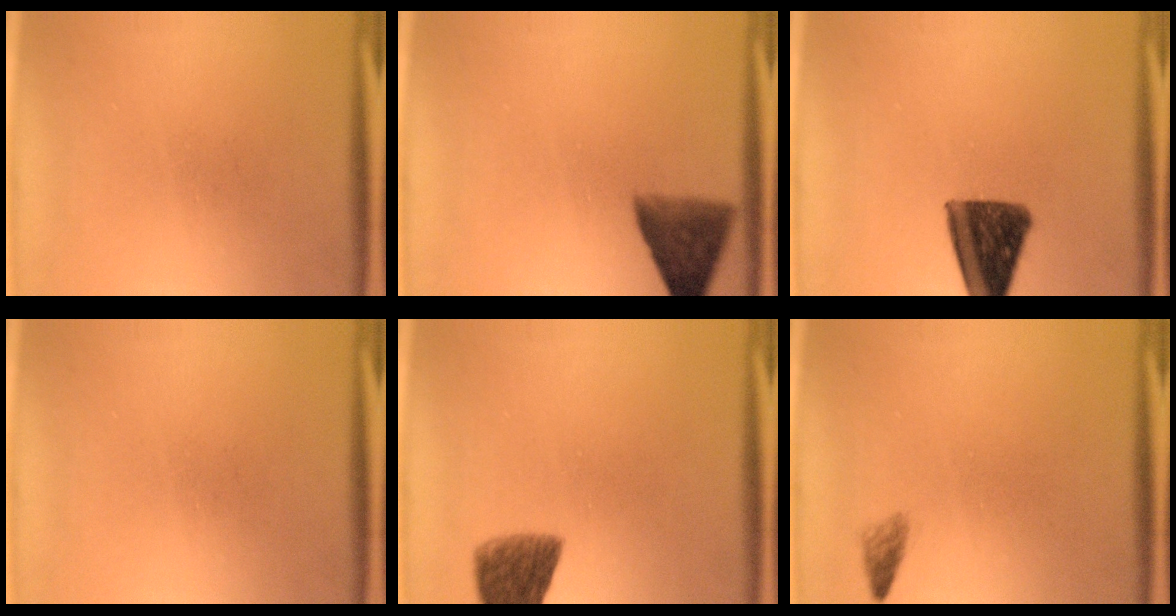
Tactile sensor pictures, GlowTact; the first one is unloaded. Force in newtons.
{"total": 6.8}
{"total": 11.8}
{"total": 0.0}
{"total": 7.2}
{"total": 1.1}